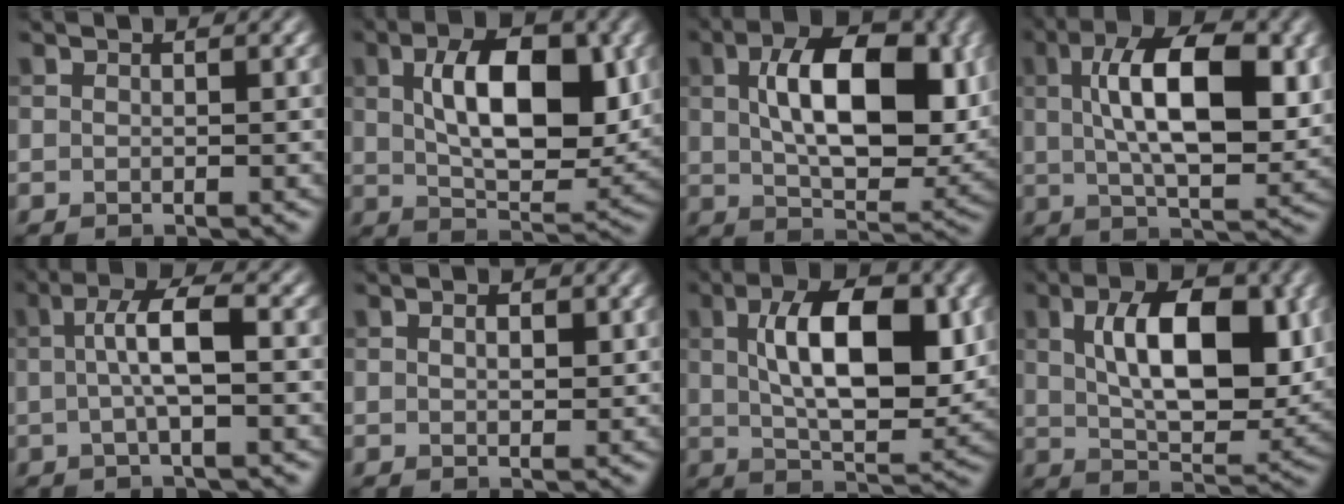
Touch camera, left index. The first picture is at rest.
{"total": 9.7, "force": [2.0, 4.8, 8.2], "torque": [-0.127, 0.000, 0.034]}
{"total": 11.3, "force": [2.1, 5.9, 9.5], "torque": [-0.143, 0.001, 0.037]}
{"total": 11.0, "force": [2.2, 4.7, 9.7], "torque": [-0.153, 0.003, 0.036]}
{"total": 4.4, "force": [0.1, 0.9, 4.3], "torque": [-0.077, 0.007, 0.002]}
{"total": 1.8, "force": [0.7, 1.0, 1.4], "torque": [-0.013, -0.006, 0.016]}
{"total": 10.3, "force": [2.0, 4.6, 9.0], "torque": [-0.142, 0.003, 0.033]}
{"total": 10.3, "force": [2.2, 5.0, 8.7], "torque": [-0.136, -0.001, 0.039]}